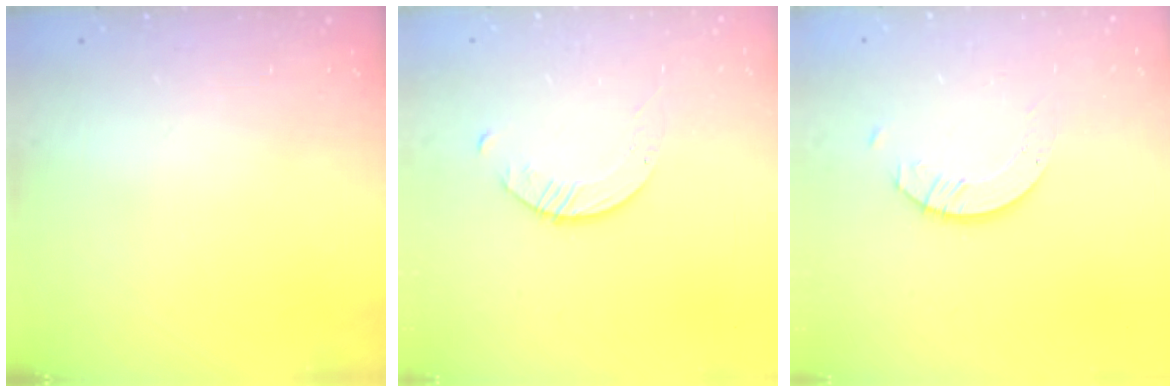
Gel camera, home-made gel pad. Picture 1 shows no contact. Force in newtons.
{"total": 2.8, "press": 2.8, "slide": 0.3}
{"total": 3.4, "press": 3.4, "slide": 0.0}